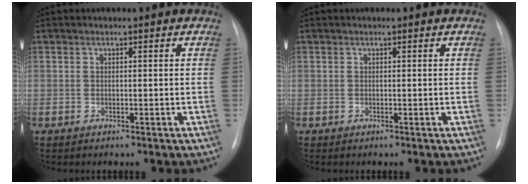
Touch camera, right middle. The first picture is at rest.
{"total": 0.0}